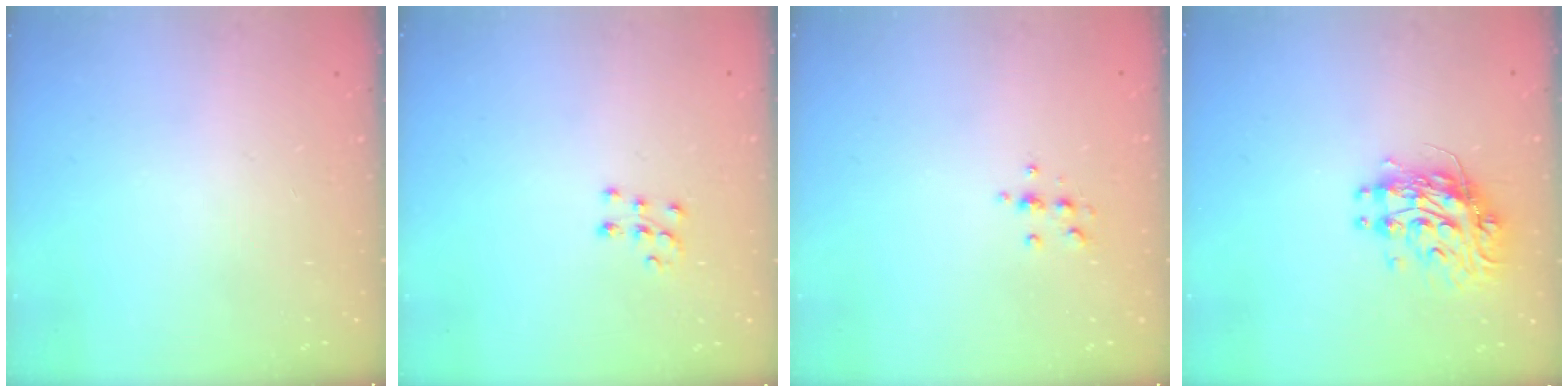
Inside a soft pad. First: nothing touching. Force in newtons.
{"total": 7.6, "press": 7.6, "slide": 0.5}
{"total": 5.4, "press": 5.2, "slide": 1.4}
{"total": 10.7, "press": 10.7, "slide": 0.9}